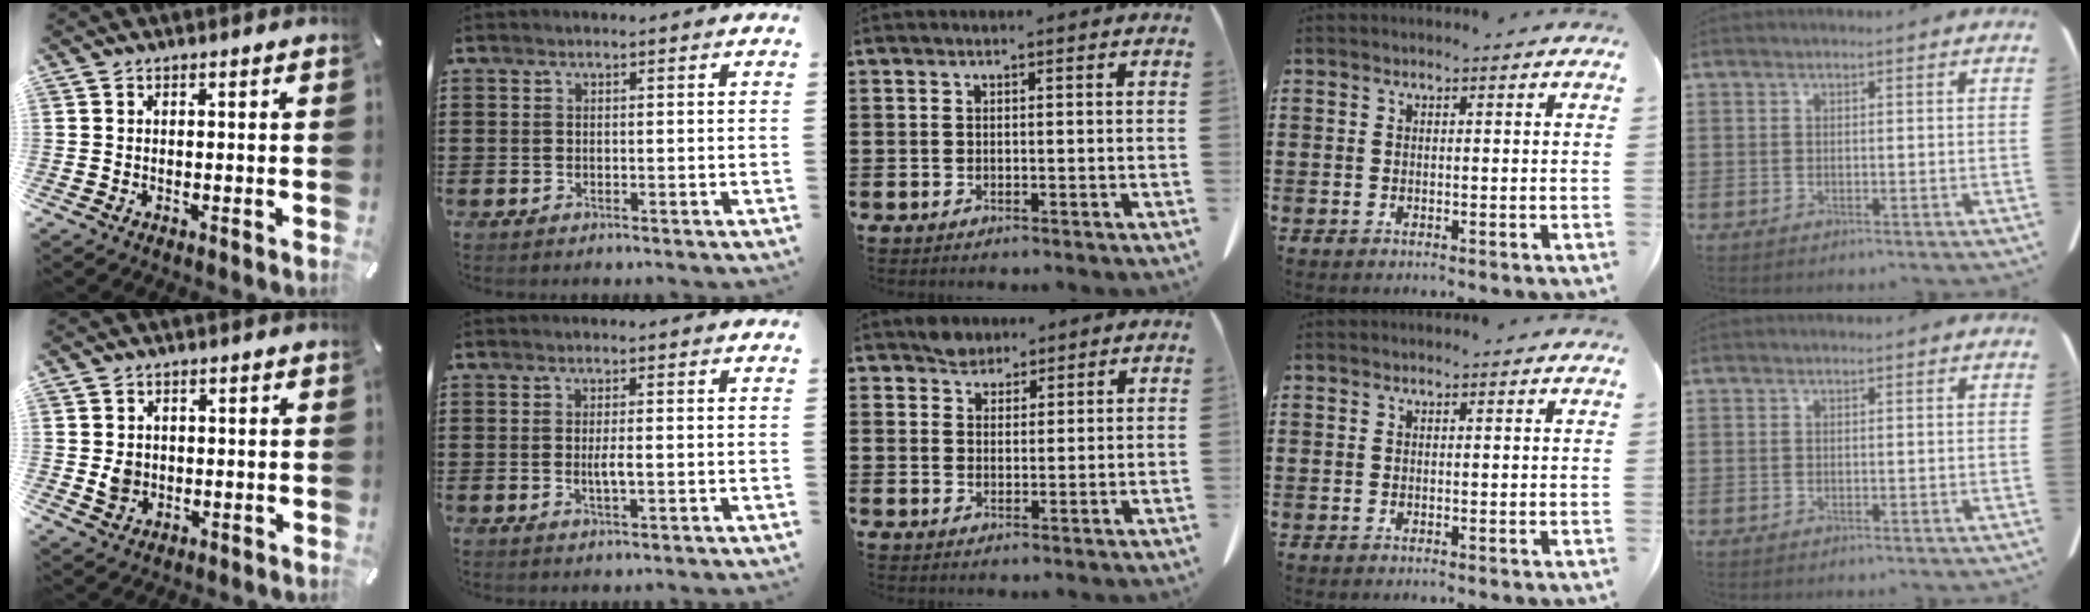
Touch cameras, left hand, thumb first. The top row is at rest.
{"thumb": {"total": 3.8, "force": [-0.1, 3.4, 1.5], "torque": [-0.020, -0.004, -0.004]}, "index": {"total": 2.3, "force": [-0.3, 0.4, 2.3], "torque": [-0.048, -0.005, -0.008]}, "middle": {"total": 3.1, "force": [2.8, 1.4, 0.3], "torque": [-0.014, 0.002, 0.056]}}